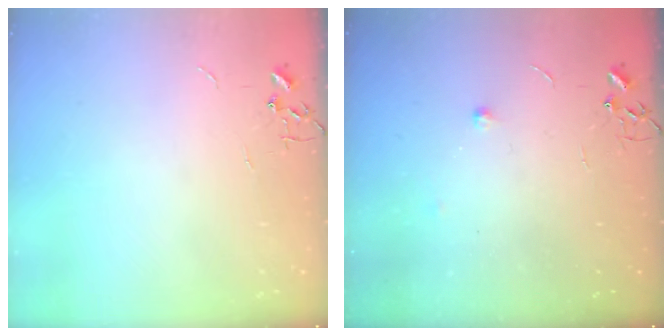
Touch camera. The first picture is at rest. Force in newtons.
{"total": 6.1, "press": 6.0, "slide": 0.9}